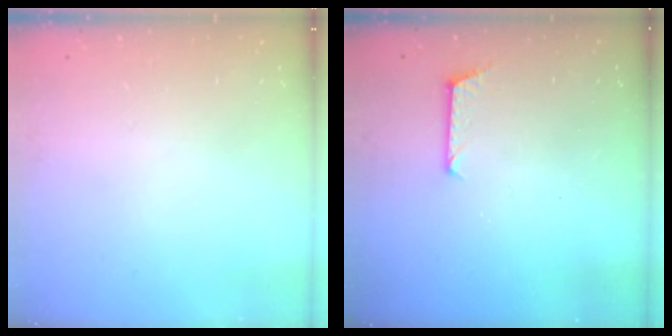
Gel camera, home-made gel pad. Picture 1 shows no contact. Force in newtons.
{"total": 6.0, "press": 6.0, "slide": 0.4}